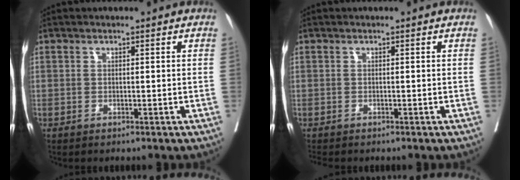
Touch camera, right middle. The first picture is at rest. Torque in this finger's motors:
{"motor_torque": [0.31, -0.32, 0.00, 0.01]}